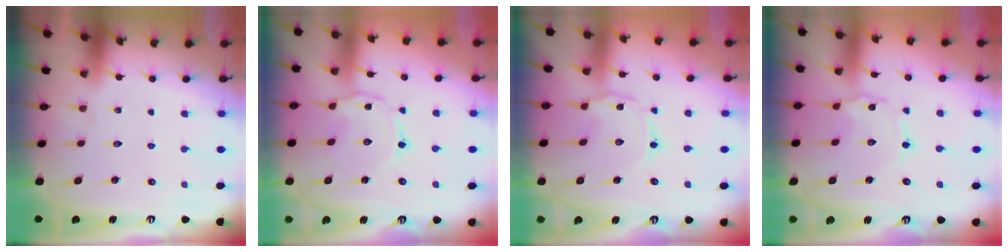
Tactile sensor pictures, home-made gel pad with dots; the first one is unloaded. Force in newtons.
{"total": 1.8, "press": 1.8, "slide": 0.3}
{"total": 2.0, "press": 2.0, "slide": 0.2}
{"total": 1.5, "press": 1.5, "slide": 0.1}